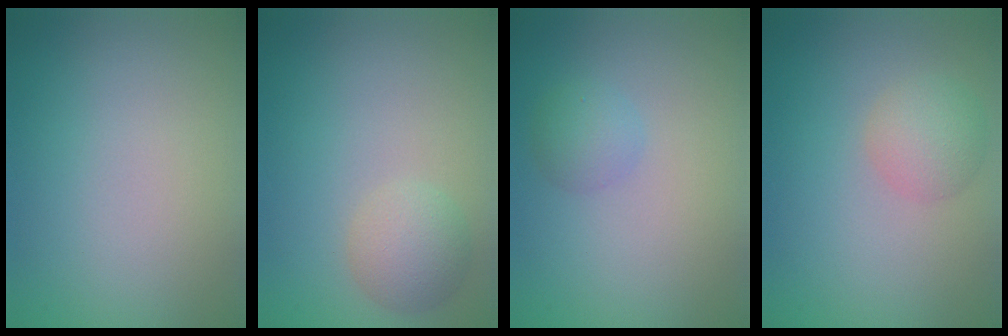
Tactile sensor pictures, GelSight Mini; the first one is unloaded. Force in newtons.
{"total": 2.7, "press": 2.7, "slide": 0.1}
{"total": 1.8, "press": 1.7, "slide": 0.2}
{"total": 2.7, "press": 2.7, "slide": 0.2}